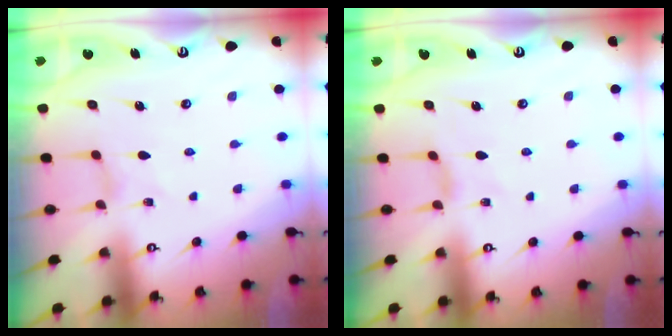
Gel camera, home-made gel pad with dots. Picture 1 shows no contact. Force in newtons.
{"total": 1.5, "press": 1.4, "slide": 0.4}